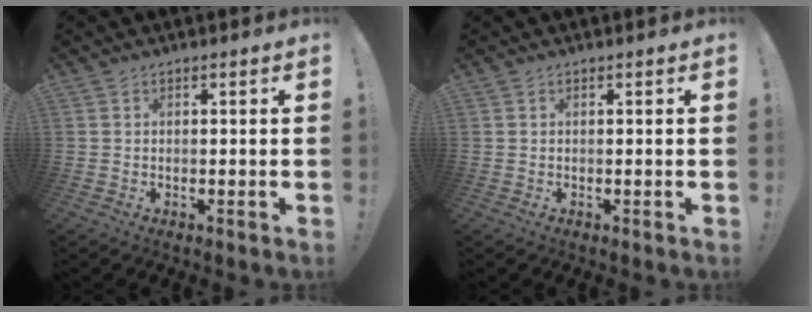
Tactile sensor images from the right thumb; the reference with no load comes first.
{"total": 0.0}